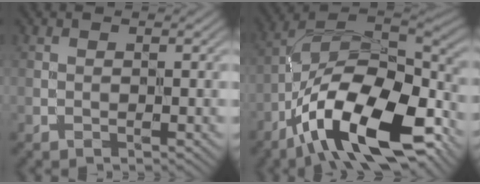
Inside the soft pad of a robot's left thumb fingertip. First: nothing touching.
{"total": 17.0, "force": [-9.2, 6.8, 12.6], "torque": [-0.210, -0.006, -0.182]}